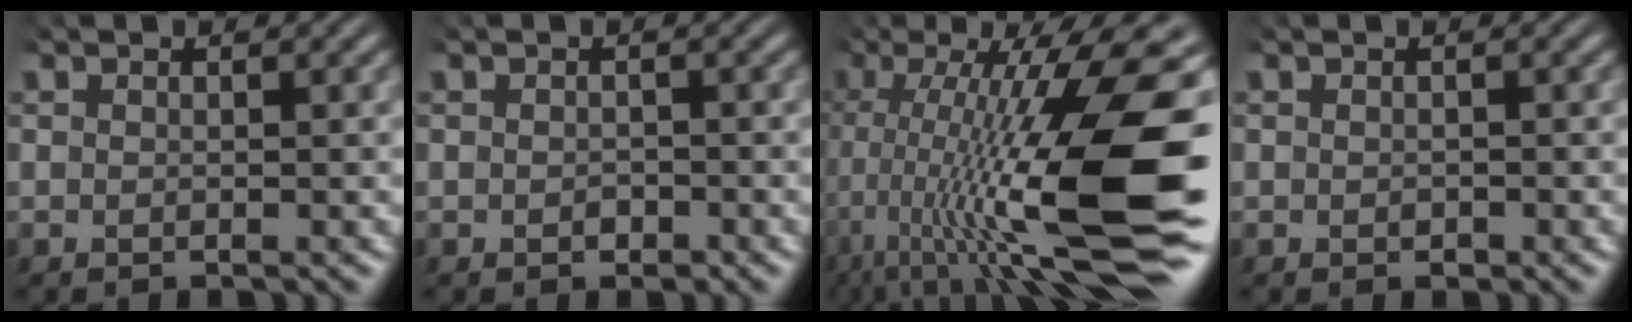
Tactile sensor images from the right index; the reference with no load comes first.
{"total": 1.1, "force": [-0.6, 0.8, 0.3], "torque": [-0.006, 0.000, -0.010]}
{"total": 15.1, "force": [-1.9, 5.1, 14.0], "torque": [-0.196, -0.011, -0.022]}
{"total": 0.6, "force": [-0.3, 0.5, 0.3], "torque": [-0.008, -0.003, -0.002]}